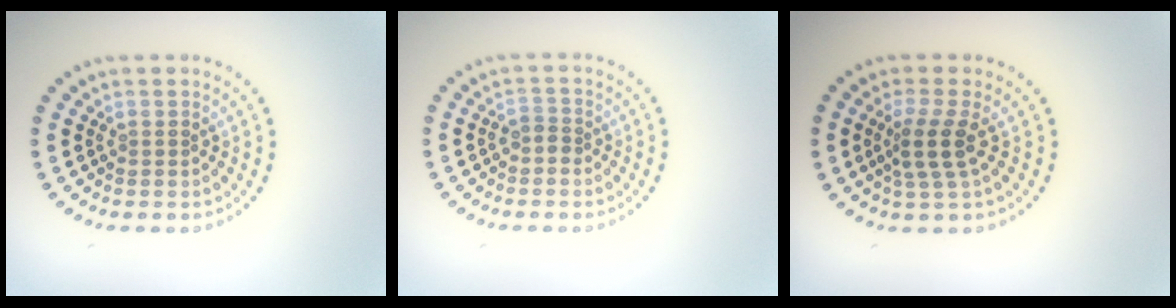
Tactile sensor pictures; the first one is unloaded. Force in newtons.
{"total": 1.0, "press": 0.8, "slide": 0.6}
{"total": 2.8, "press": 2.2, "slide": 1.8}